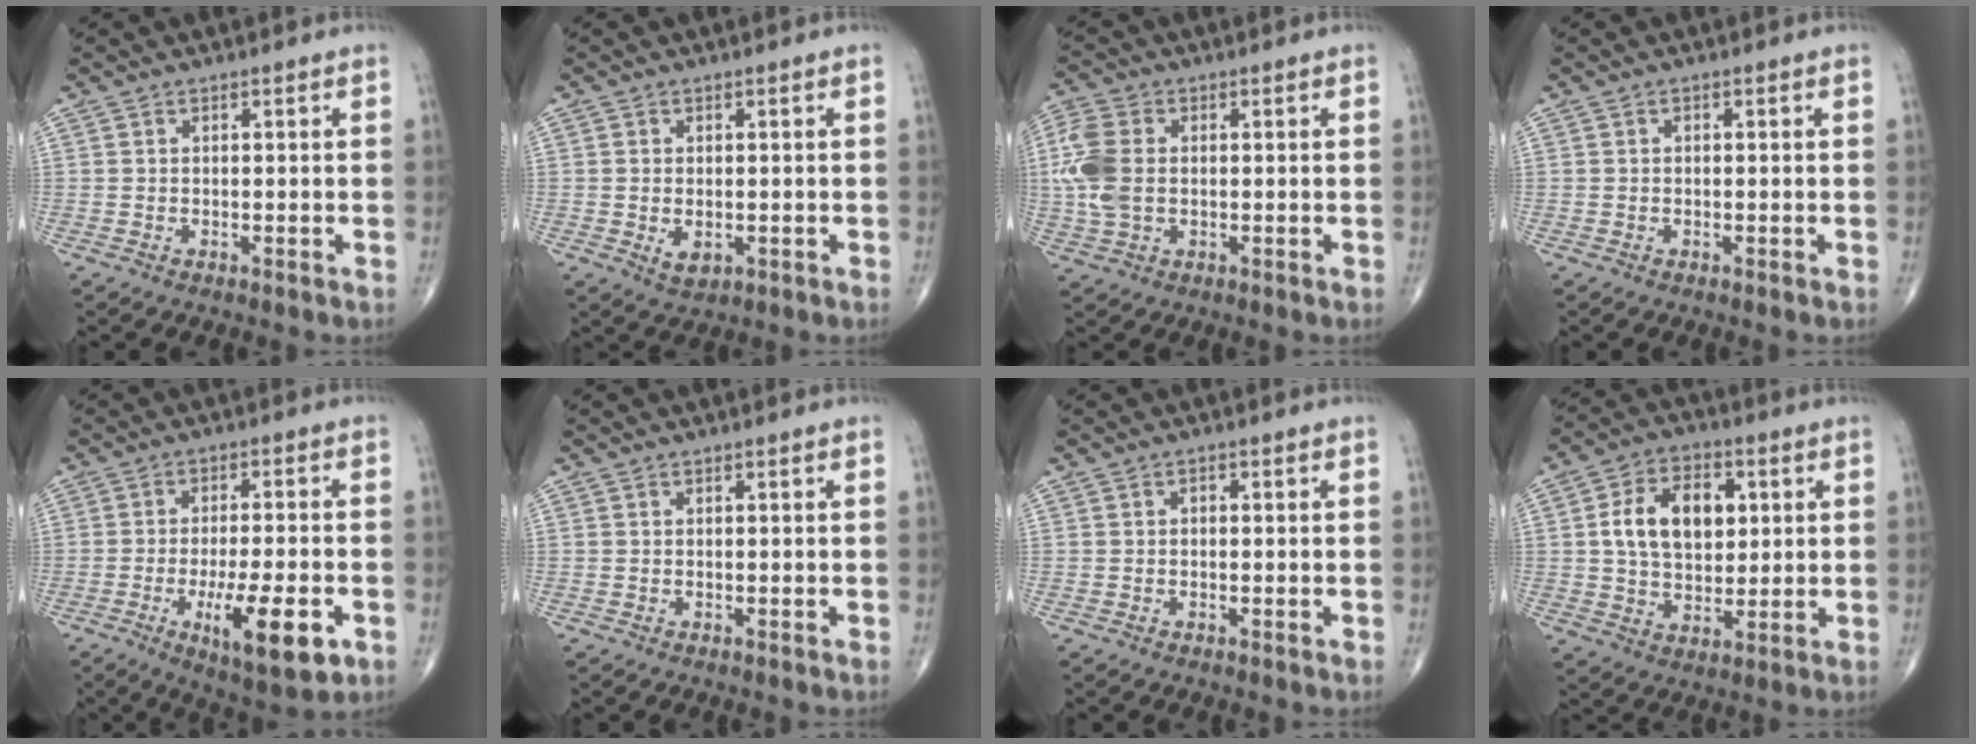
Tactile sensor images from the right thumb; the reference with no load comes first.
{"total": 2.9, "force": [-0.5, 1.9, 2.2], "torque": [-0.030, -0.004, -0.001]}
{"total": 9.3, "force": [0.3, 6.1, 7.0], "torque": [-0.177, 0.007, 0.004]}
{"total": 0.0}
{"total": 13.2, "force": [-4.8, 3.9, 11.7], "torque": [-0.183, 0.002, -0.066]}
{"total": 0.0}
{"total": 0.6, "force": [-0.1, 0.5, 0.4], "torque": [0.000, 0.003, -0.006]}
{"total": 13.5, "force": [2.7, 8.8, 9.9], "torque": [-0.143, 0.003, 0.044]}